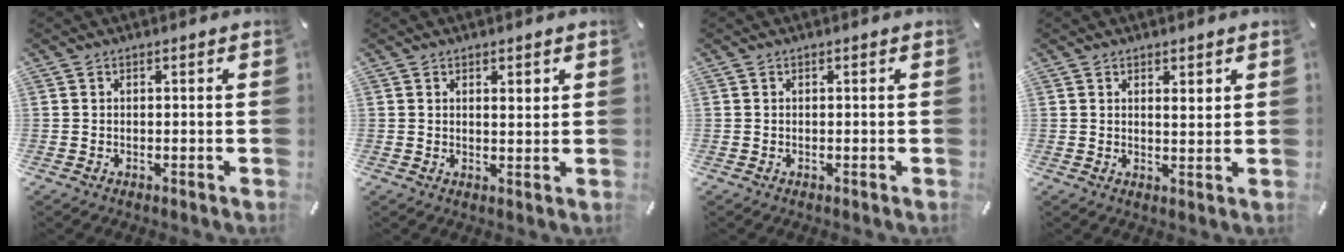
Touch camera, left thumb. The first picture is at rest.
{"total": 2.1, "force": [1.4, 0.9, 1.3], "torque": [-0.020, -0.003, 0.023]}
{"total": 0.0}
{"total": 2.6, "force": [1.8, 1.1, 1.5], "torque": [-0.015, -0.010, 0.029]}